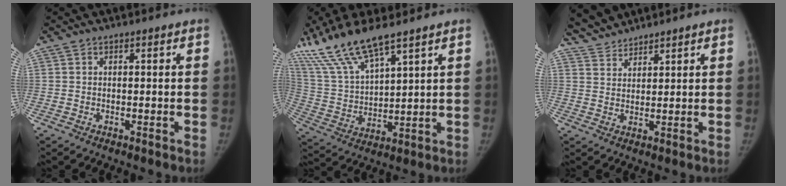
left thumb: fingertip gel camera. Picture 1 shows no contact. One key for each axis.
{"total": 16.0, "fx": 11.8, "fy": 3.8, "fz": 10.1, "tx": -0.206, "ty": -0.042, "tz": 0.242}
{"total": 4.5, "fx": 4.4, "fy": 0.9, "fz": 0.0, "tx": 0.004, "ty": -0.010, "tz": 0.091}